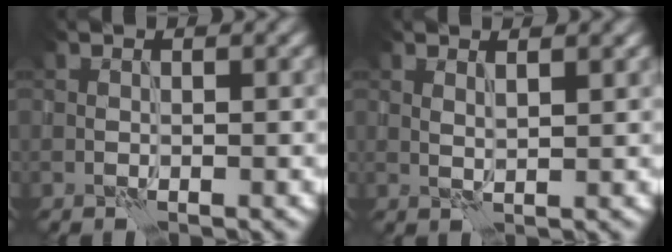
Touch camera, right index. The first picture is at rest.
{"total": 1.7, "force": [1.0, 0.3, 1.3], "torque": [-0.023, 0.001, 0.016]}